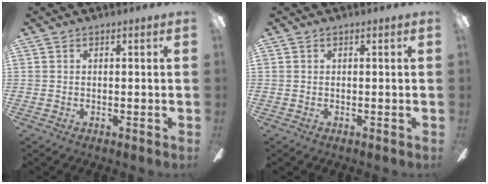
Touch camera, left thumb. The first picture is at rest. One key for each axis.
{"total": 0.0}